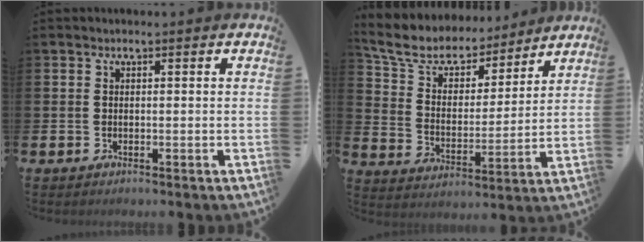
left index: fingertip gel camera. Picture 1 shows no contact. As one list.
[{"total": 8.1, "force": [7.3, 3.2, 1.6], "torque": [-0.081, -0.048, 0.132]}]